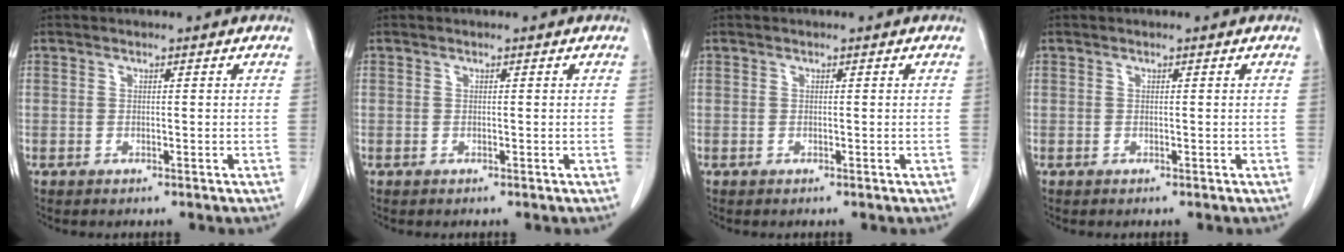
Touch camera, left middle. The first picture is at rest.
{"total": 0.0}
{"total": 0.0}
{"total": 0.0}